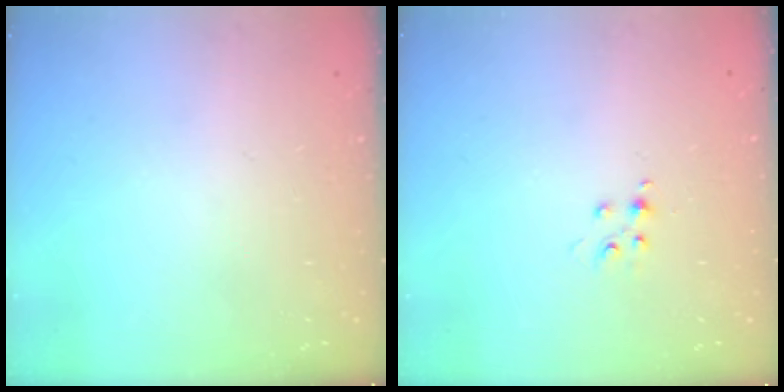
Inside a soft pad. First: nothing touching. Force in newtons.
{"total": 4.3, "press": 4.3, "slide": 0.4}